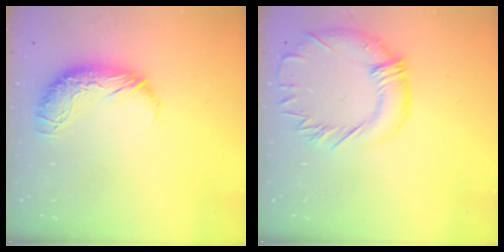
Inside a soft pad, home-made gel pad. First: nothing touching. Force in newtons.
{"total": 3.6, "press": 3.4, "slide": 1.1}